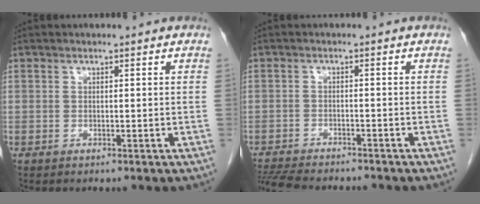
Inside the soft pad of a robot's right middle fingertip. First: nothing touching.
{"total": 11.1, "force": [-9.9, 2.2, 4.4], "torque": [-0.080, -0.012, -0.147]}